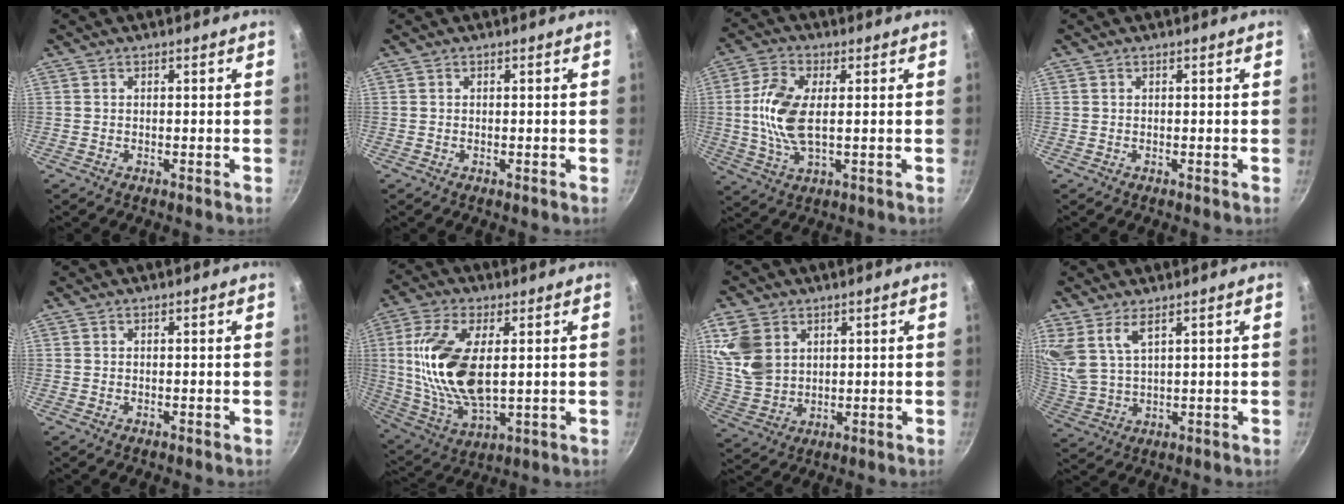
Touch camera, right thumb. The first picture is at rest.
{"total": 0.0}
{"total": 10.8, "force": [0.6, 5.0, 9.5], "torque": [-0.209, -0.002, 0.013]}
{"total": 0.0}
{"total": 0.0}
{"total": 18.1, "force": [2.1, 8.7, 15.8], "torque": [-0.326, -0.013, 0.049]}
{"total": 10.6, "force": [3.9, 7.6, 6.2], "torque": [-0.122, -0.010, 0.089]}
{"total": 8.7, "force": [4.6, 3.8, 6.2], "torque": [-0.147, -0.011, 0.107]}